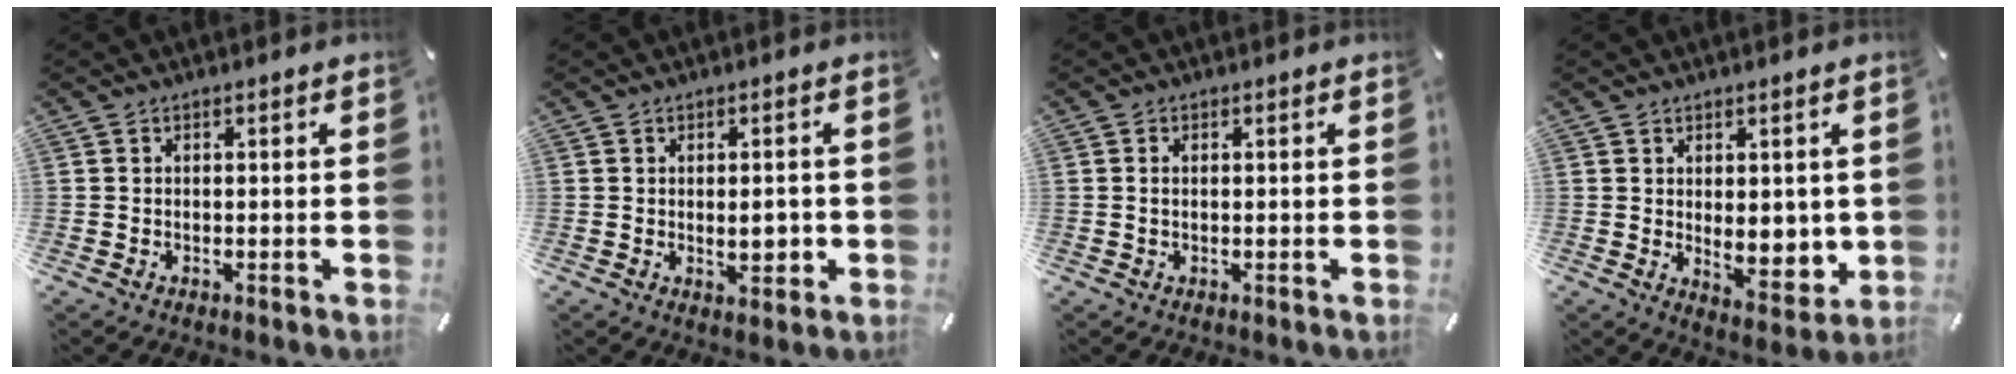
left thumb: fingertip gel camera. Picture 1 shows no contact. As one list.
[{"total": 4.2, "force": [-0.2, 2.3, 3.6], "torque": [-0.047, -0.002, -0.006]}, {"total": 1.0, "force": [0.1, 0.5, 0.9], "torque": [-0.018, 0.002, -0.001]}, {"total": 6.7, "force": [1.1, 4.4, 4.9], "torque": [-0.048, -0.008, 0.023]}]